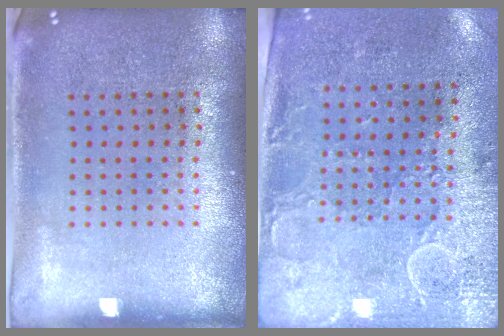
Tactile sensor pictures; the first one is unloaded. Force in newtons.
{"total": 2.9, "press": 2.4, "slide": 1.7}